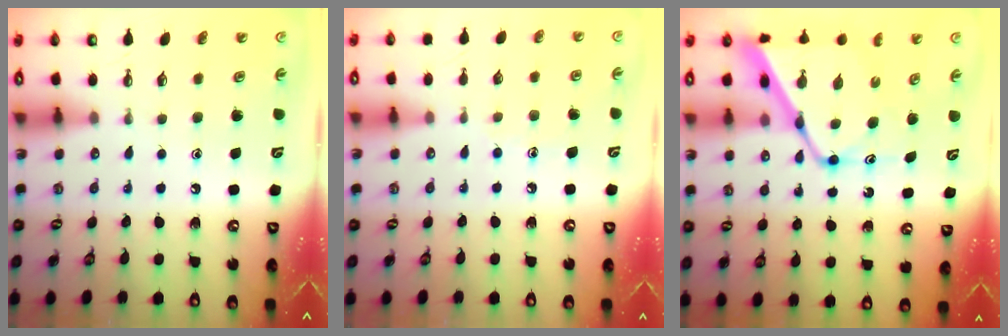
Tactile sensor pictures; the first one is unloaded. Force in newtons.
{"total": 6.6, "press": 6.6, "slide": 0.7}
{"total": 16.1, "press": 16.1, "slide": 1.2}